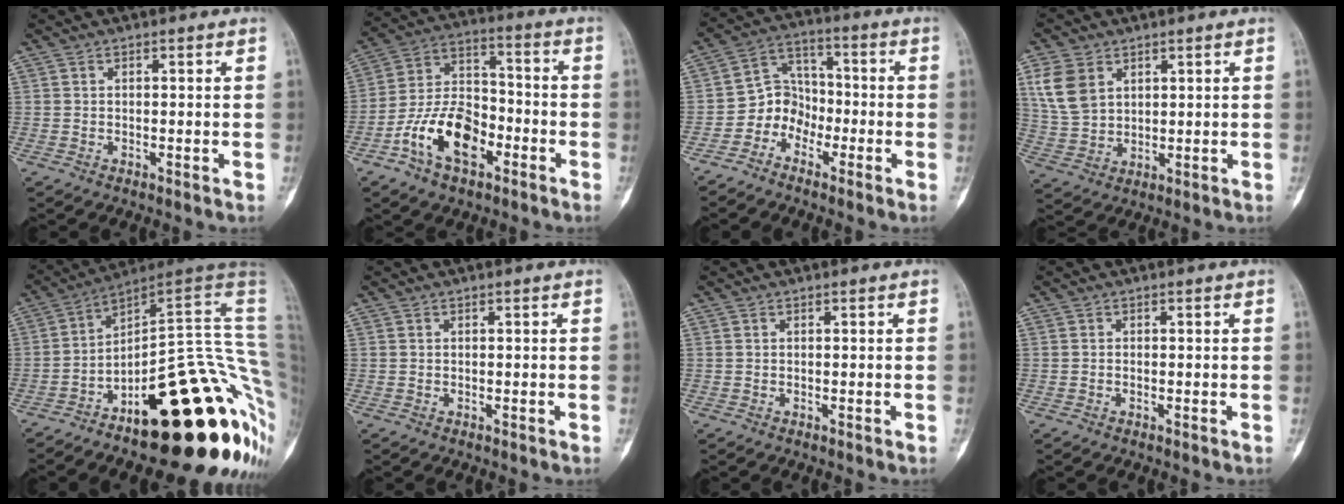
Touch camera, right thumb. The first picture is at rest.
{"total": 14.0, "force": [-6.2, 8.1, 9.6], "torque": [-0.153, 0.045, -0.118]}
{"total": 7.0, "force": [-3.7, 5.6, 1.7], "torque": [0.005, 0.057, -0.082]}
{"total": 8.6, "force": [3.6, 6.0, 5.0], "torque": [-0.094, -0.009, 0.082]}
{"total": 28.0, "force": [-6.8, 9.3, 25.5], "torque": [-0.234, 0.089, -0.088]}
{"total": 0.0}
{"total": 0.0}
{"total": 0.0}